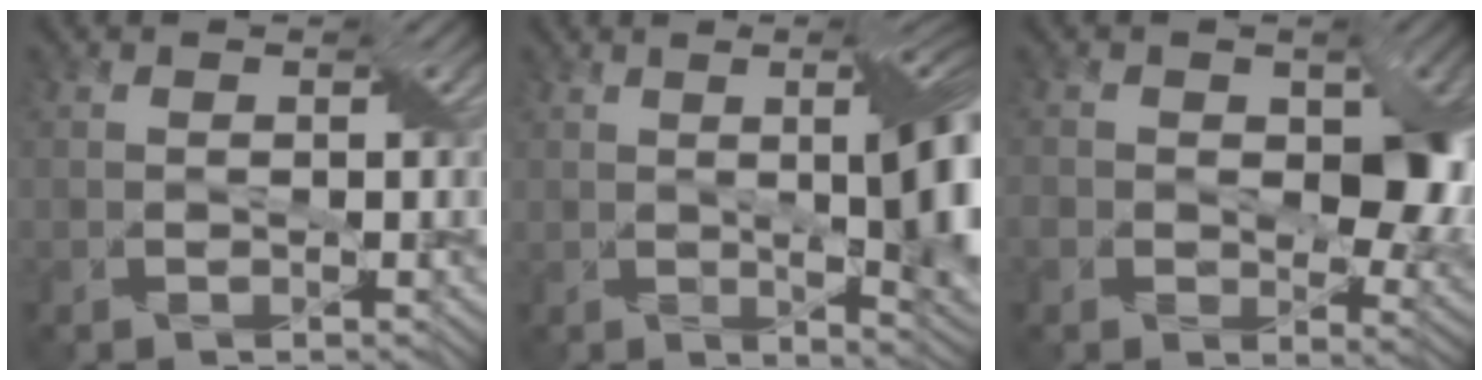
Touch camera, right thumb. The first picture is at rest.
{"total": 12.4, "force": [0.6, 3.9, 11.8], "torque": [-0.145, -0.002, 0.014]}
{"total": 8.4, "force": [0.9, 5.6, 6.2], "torque": [-0.088, -0.011, 0.012]}